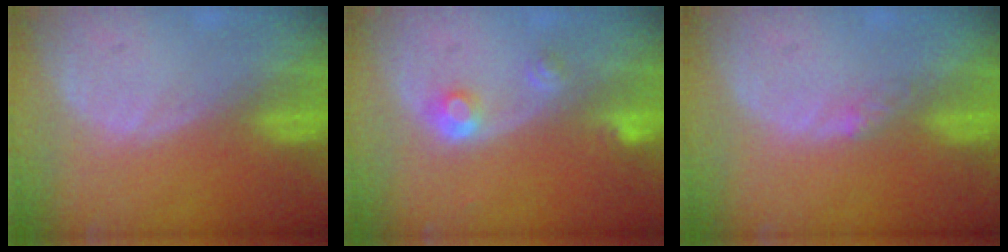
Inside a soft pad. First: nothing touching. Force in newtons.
{"total": 3.0, "press": 2.8, "slide": 1.0}
{"total": 1.6, "press": 1.3, "slide": 0.9}